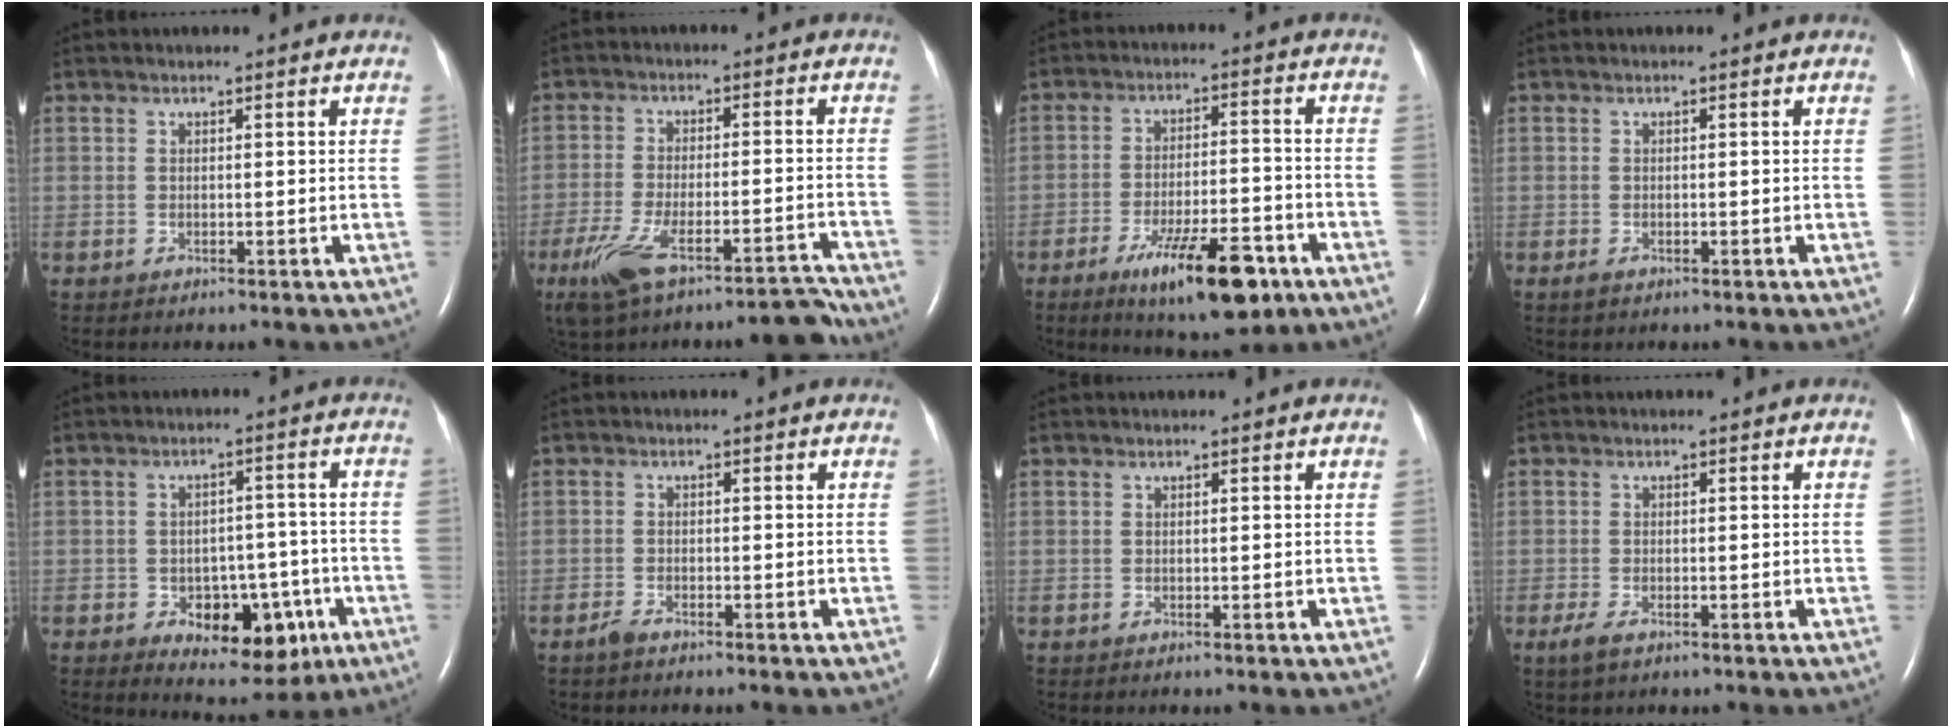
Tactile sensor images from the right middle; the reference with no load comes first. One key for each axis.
{"total": 10.8, "fx": -8.5, "fy": 2.0, "fz": 6.4, "tx": -0.113, "ty": 0.006, "tz": -0.144}
{"total": 12.6, "fx": -7.3, "fy": 2.9, "fz": 9.8, "tx": -0.161, "ty": -0.013, "tz": -0.109}
{"total": 0.8, "fx": -0.5, "fy": 0.5, "fz": 0.5, "tx": -0.010, "ty": 0.000, "tz": -0.007}
{"total": 9.6, "fx": -4.1, "fy": 5.4, "fz": 6.9, "tx": -0.087, "ty": 0.012, "tz": -0.045}
{"total": 1.6, "fx": -1.4, "fy": 0.3, "fz": 0.8, "tx": -0.026, "ty": -0.003, "tz": -0.025}
{"total": 0.0}
{"total": 2.3, "fx": -1.3, "fy": 1.0, "fz": 1.7, "tx": -0.043, "ty": -0.004, "tz": -0.023}